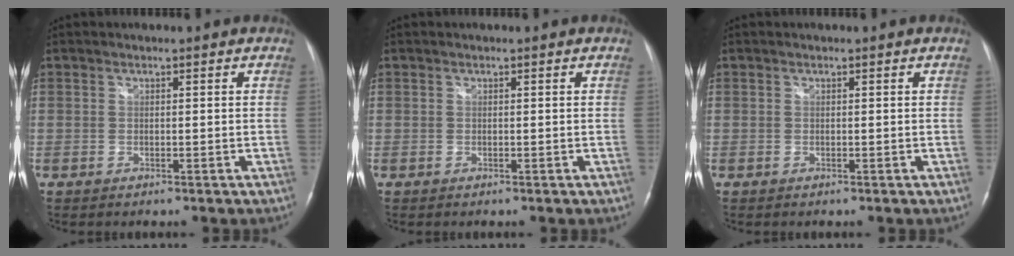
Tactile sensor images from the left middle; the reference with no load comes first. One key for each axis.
{"total": 0.0}
{"total": 0.0}